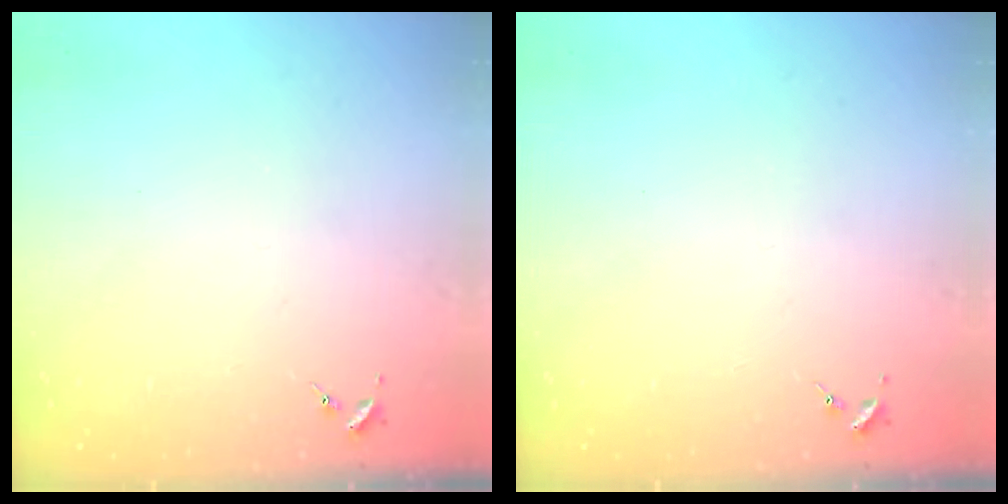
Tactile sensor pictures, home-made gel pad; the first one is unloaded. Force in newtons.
{"total": 0.0}